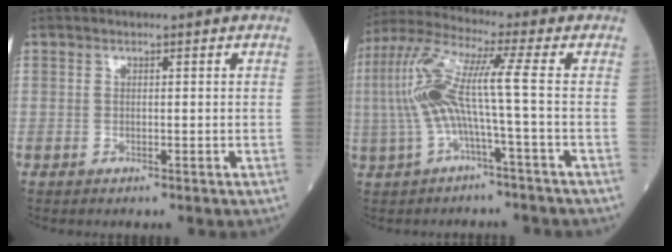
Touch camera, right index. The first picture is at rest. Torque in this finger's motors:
{"motor_torque": [1.80, -0.06, 1.02, 0.21]}